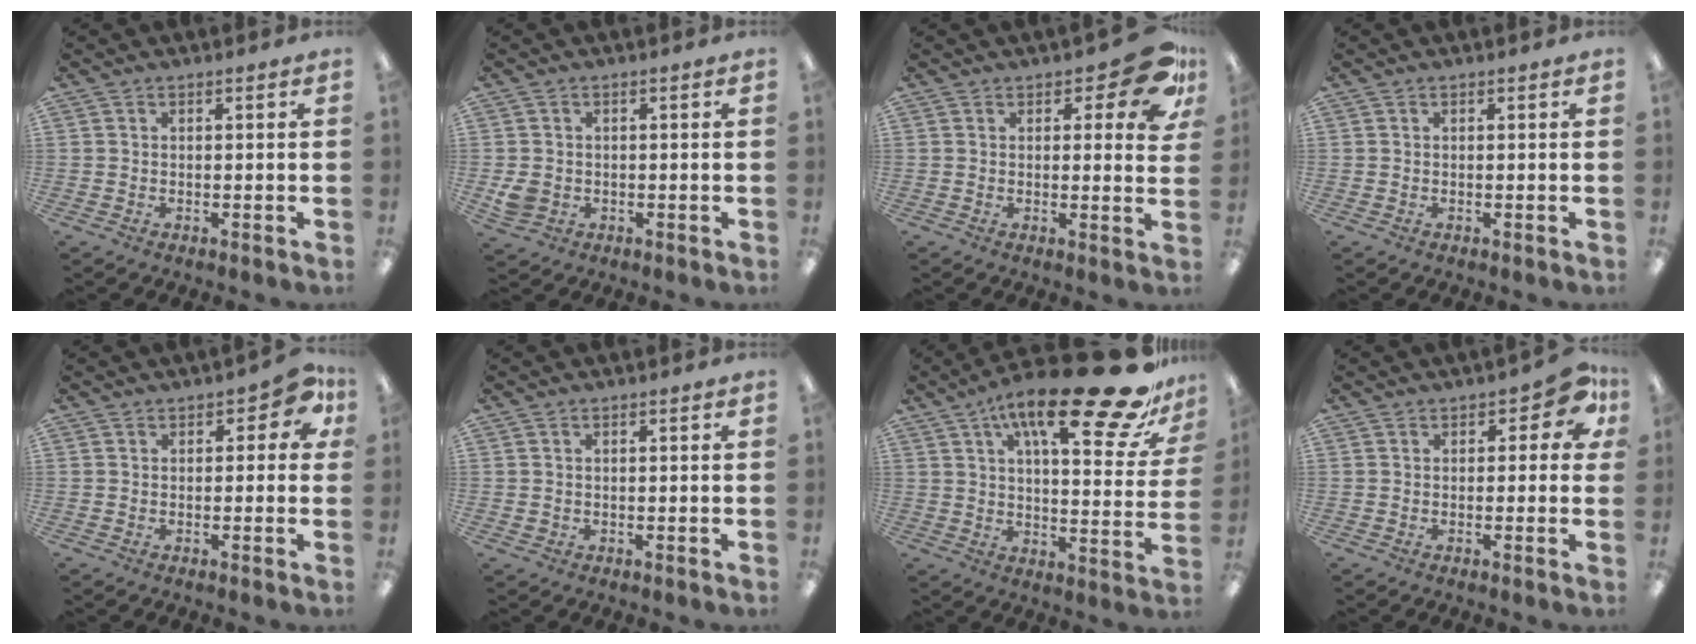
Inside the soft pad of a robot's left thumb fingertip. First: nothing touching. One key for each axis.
{"total": 3.6, "fx": -0.4, "fy": 3.2, "fz": 1.6, "tx": -0.018, "ty": -0.003, "tz": -0.010}
{"total": 10.6, "fx": 5.4, "fy": 4.2, "fz": 8.1, "tx": -0.092, "ty": -0.023, "tz": 0.089}
{"total": 0.0}
{"total": 5.5, "fx": 2.1, "fy": 2.9, "fz": 4.1, "tx": -0.040, "ty": -0.002, "tz": 0.031}
{"total": 0.8, "fx": 0.2, "fy": 0.7, "fz": 0.3, "tx": -0.006, "ty": 0.005, "tz": 0.003}
{"total": 26.3, "fx": 15.8, "fy": 7.1, "fz": 19.7, "tx": -0.292, "ty": -0.097, "tz": 0.246}
{"total": 6.4, "fx": 2.7, "fy": 3.3, "fz": 4.8, "tx": -0.054, "ty": -0.004, "tz": 0.043}